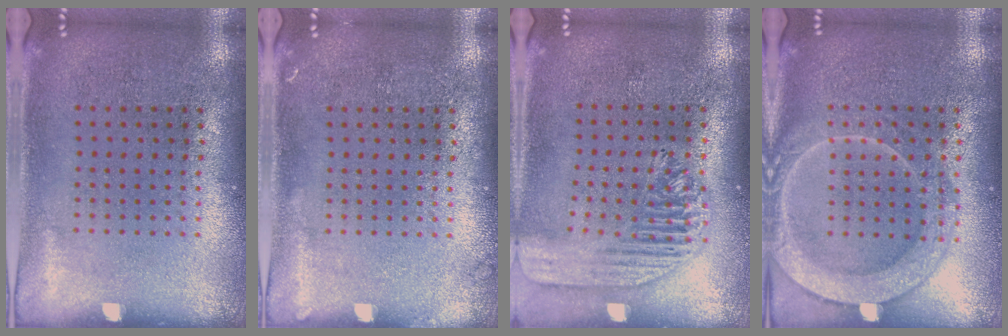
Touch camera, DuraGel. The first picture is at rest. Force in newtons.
{"total": 0.5, "press": 0.5, "slide": 0.1}
{"total": 1.7, "press": 1.6, "slide": 0.6}
{"total": 3.6, "press": 3.5, "slide": 0.6}